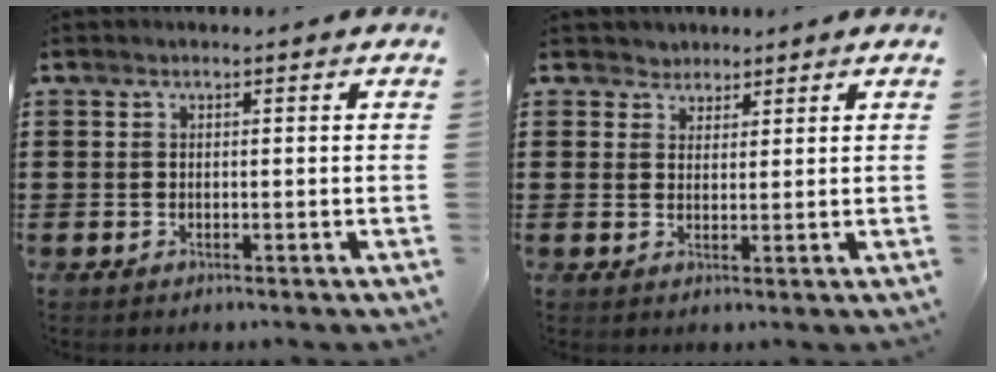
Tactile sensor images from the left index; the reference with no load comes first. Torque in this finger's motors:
{"motor_torque": [0.18, -0.41, -0.01, 0.00]}